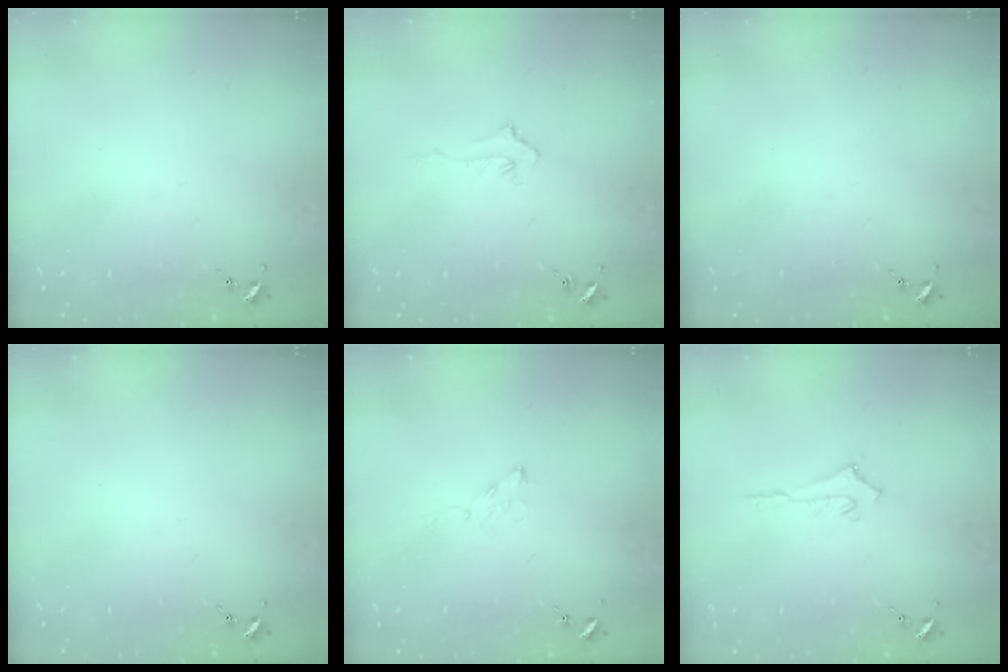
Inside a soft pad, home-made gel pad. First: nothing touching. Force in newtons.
{"total": 3.4, "press": 3.4, "slide": 0.4}
{"total": 0.0}
{"total": 0.0}
{"total": 3.5, "press": 3.5, "slide": 0.4}
{"total": 2.5, "press": 2.5, "slide": 0.2}